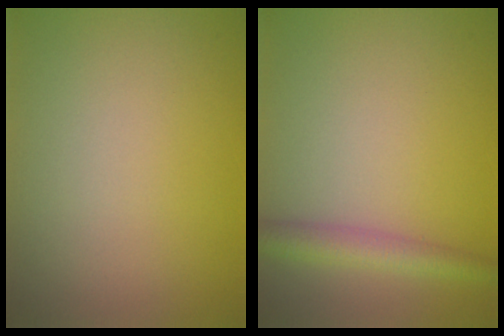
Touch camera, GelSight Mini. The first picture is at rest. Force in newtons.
{"total": 3.0, "press": 3.0, "slide": 0.1}